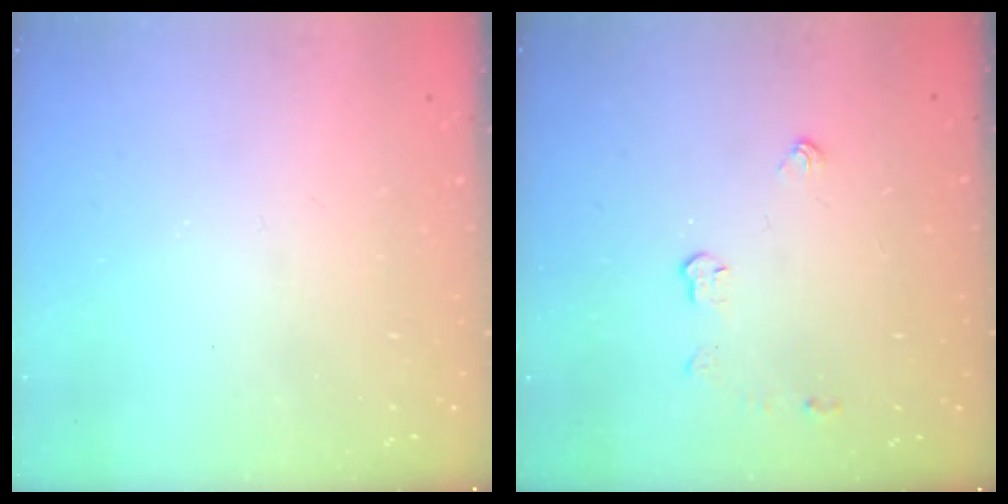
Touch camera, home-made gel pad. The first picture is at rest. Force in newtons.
{"total": 4.3, "press": 4.2, "slide": 0.7}